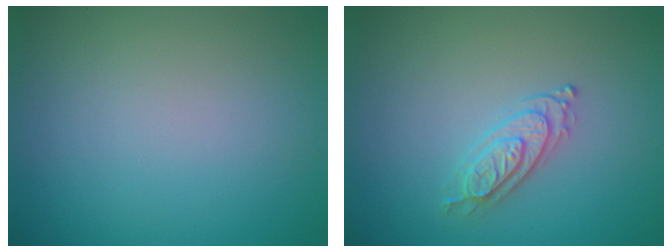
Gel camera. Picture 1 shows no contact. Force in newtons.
{"total": 2.2, "press": 2.2, "slide": 0.5}